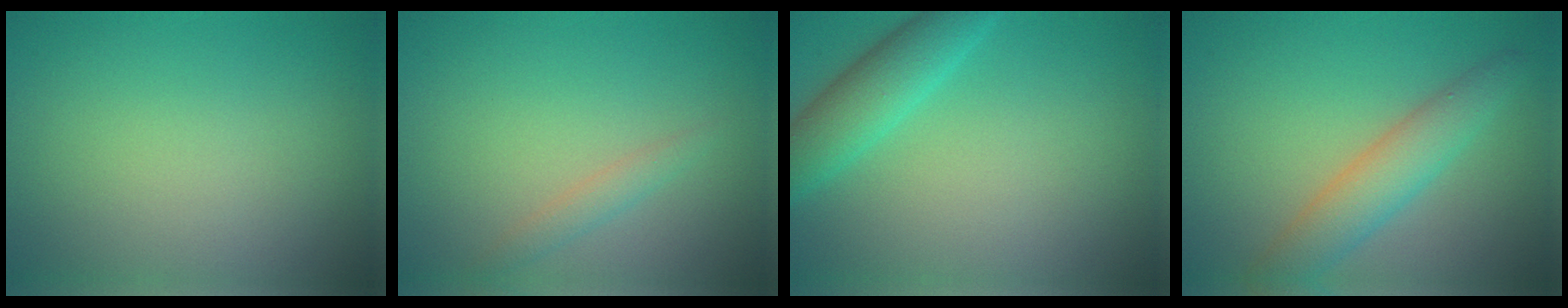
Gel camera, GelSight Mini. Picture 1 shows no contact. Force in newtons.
{"total": 1.3, "press": 1.3, "slide": 0.1}
{"total": 4.0, "press": 4.0, "slide": 0.2}
{"total": 4.2, "press": 4.2, "slide": 0.1}